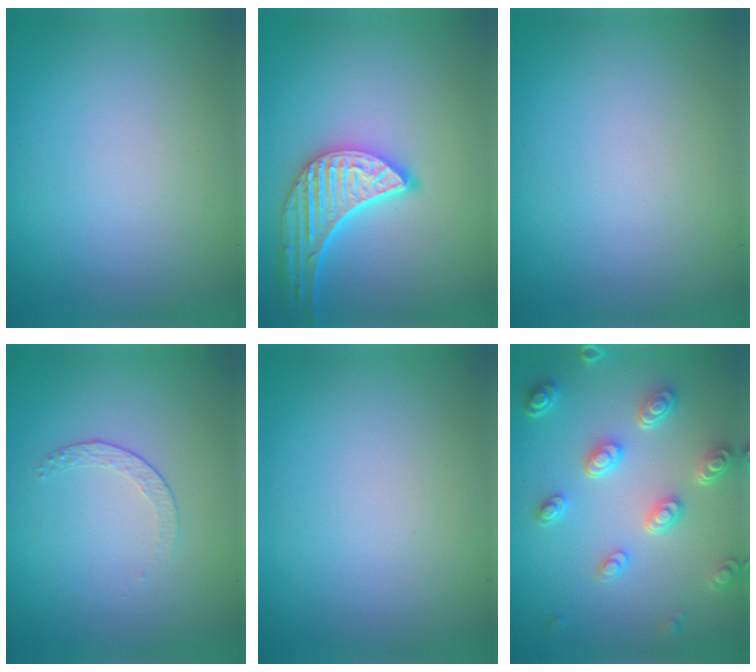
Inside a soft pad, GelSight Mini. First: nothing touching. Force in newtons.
{"total": 5.1, "press": 4.2, "slide": 2.9}
{"total": 0.0}
{"total": 1.4, "press": 0.7, "slide": 1.2}
{"total": 0.0}
{"total": 4.7, "press": 3.7, "slide": 2.9}